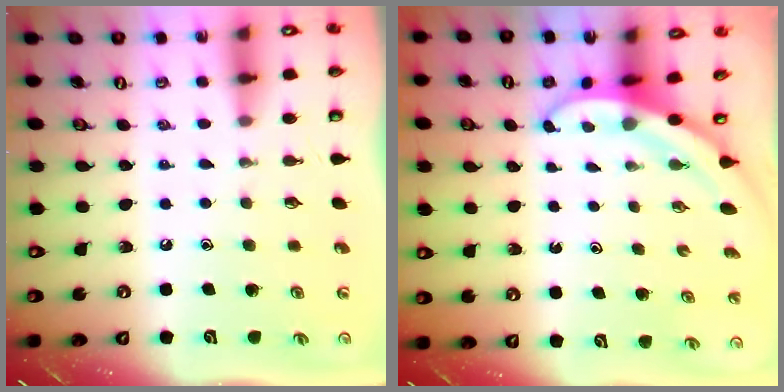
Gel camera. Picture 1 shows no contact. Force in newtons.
{"total": 3.5, "press": 3.5, "slide": 0.1}